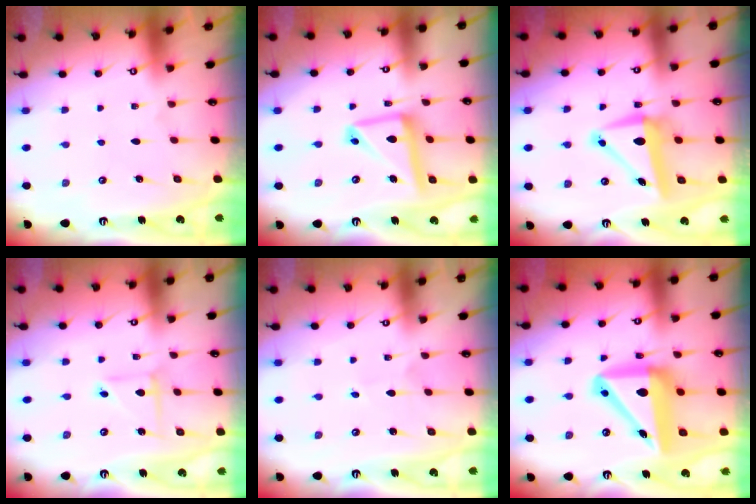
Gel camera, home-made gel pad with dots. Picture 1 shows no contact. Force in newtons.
{"total": 14.4, "press": 14.3, "slide": 1.4}
{"total": 9.7, "press": 9.3, "slide": 2.8}
{"total": 4.1, "press": 4.1, "slide": 0.4}
{"total": 2.5, "press": 2.5, "slide": 0.1}
{"total": 16.4, "press": 16.0, "slide": 3.7}